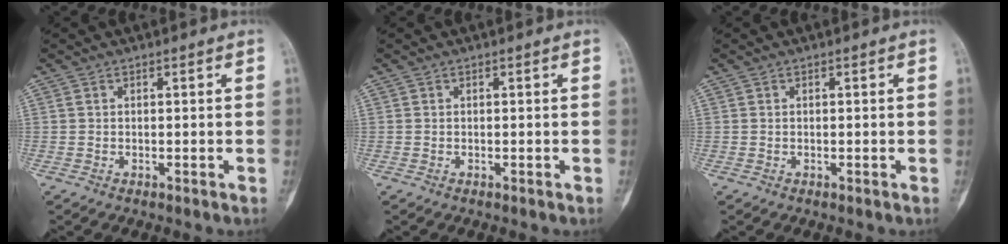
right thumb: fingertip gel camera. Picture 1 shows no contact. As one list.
[{"total": 0.0}, {"total": 0.0}]